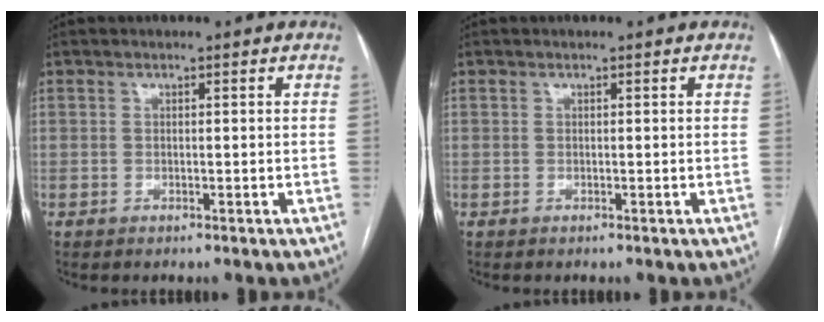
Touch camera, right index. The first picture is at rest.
{"total": 0.0}